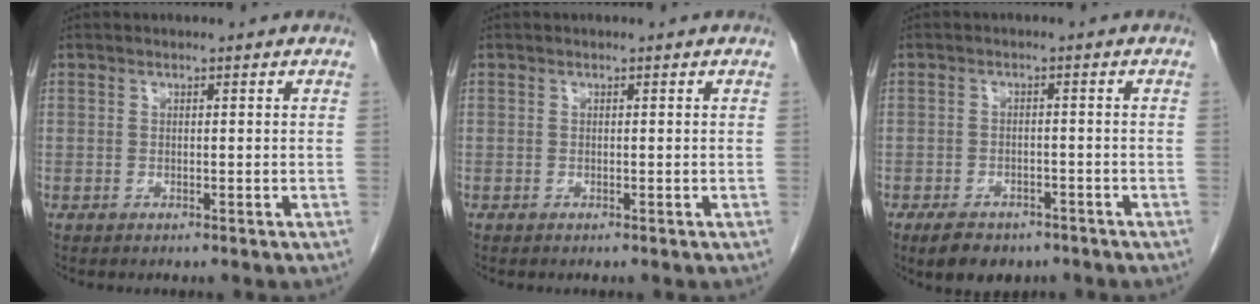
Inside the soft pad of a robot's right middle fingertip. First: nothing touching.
{"total": 0.0}
{"total": 6.4, "force": [-4.7, 3.2, 2.9], "torque": [-0.047, -0.003, -0.065]}